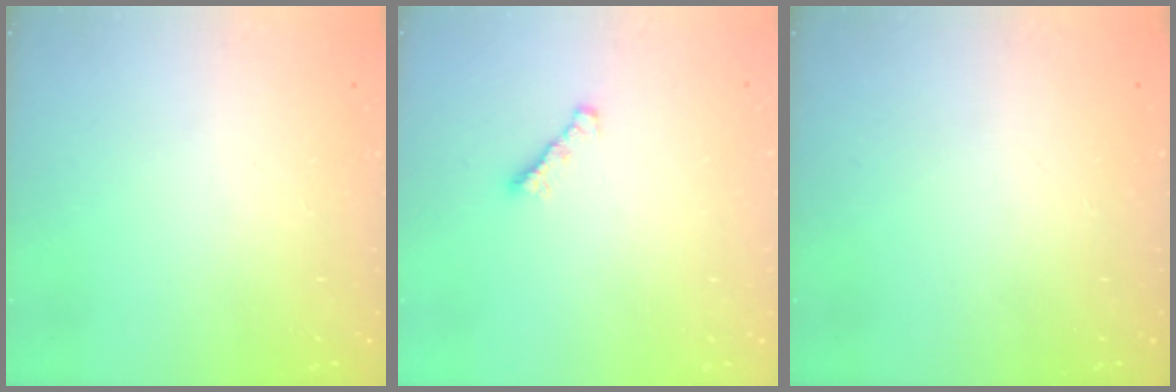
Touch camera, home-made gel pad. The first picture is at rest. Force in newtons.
{"total": 1.8, "press": 1.7, "slide": 0.6}
{"total": 0.0}